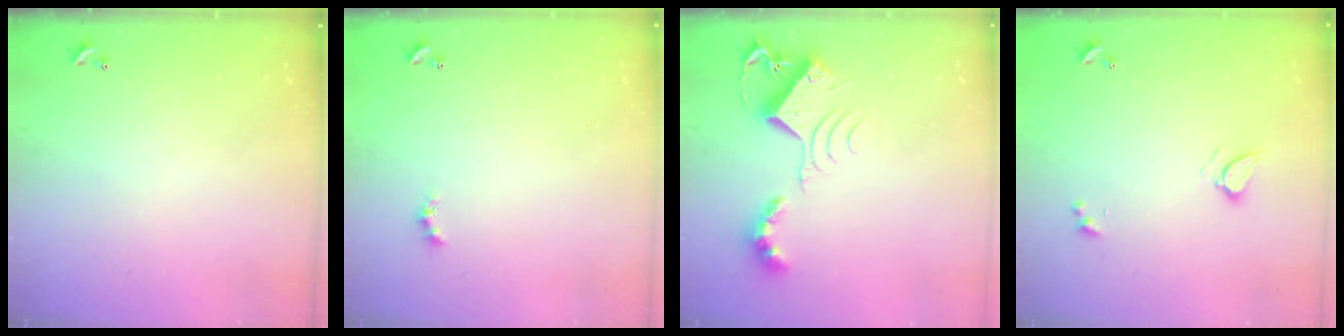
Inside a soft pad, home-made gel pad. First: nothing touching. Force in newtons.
{"total": 0.0}
{"total": 11.2, "press": 11.2, "slide": 0.4}
{"total": 2.6, "press": 2.6, "slide": 0.4}